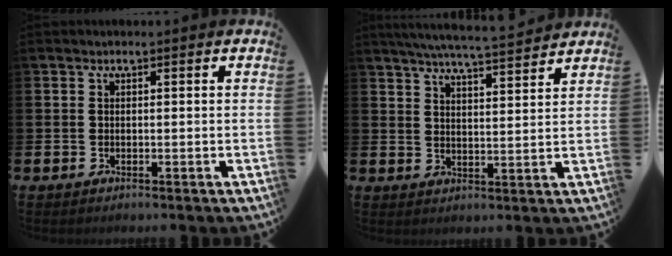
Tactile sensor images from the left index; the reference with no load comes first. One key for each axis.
{"total": 6.2, "fx": 6.0, "fy": -0.3, "fz": 1.5, "tx": -0.045, "ty": -0.038, "tz": 0.105}